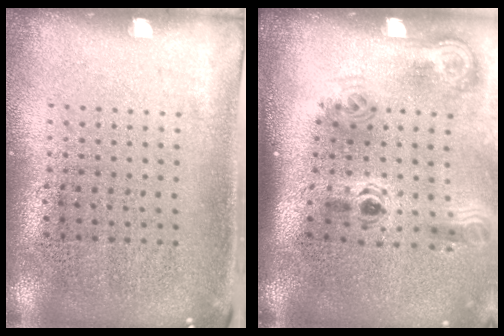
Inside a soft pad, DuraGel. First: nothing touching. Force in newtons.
{"total": 2.2, "press": 1.5, "slide": 1.6}